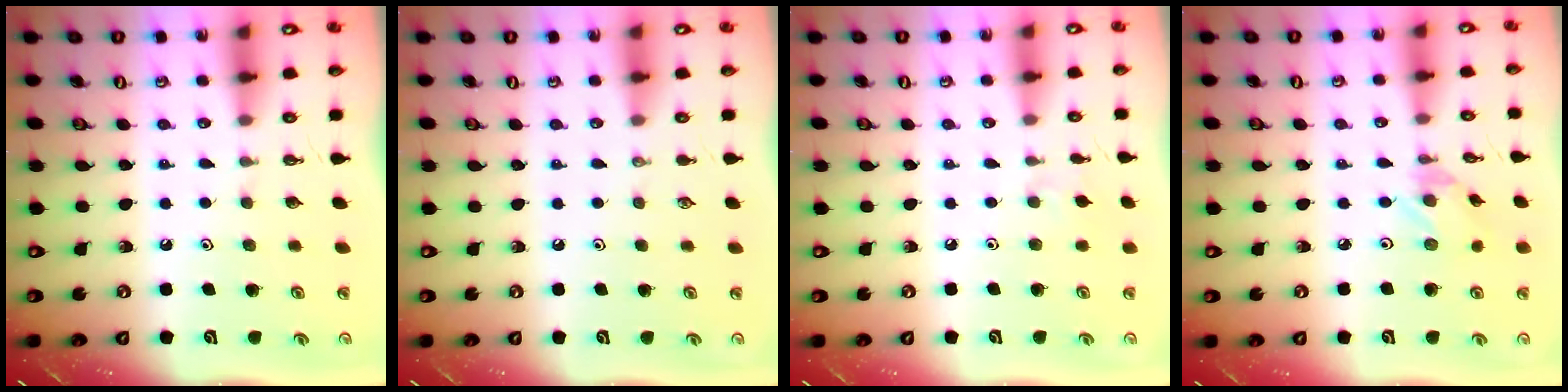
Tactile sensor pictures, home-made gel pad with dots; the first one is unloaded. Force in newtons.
{"total": 0.0}
{"total": 3.6, "press": 3.5, "slide": 0.7}
{"total": 1.3, "press": 1.3, "slide": 0.1}